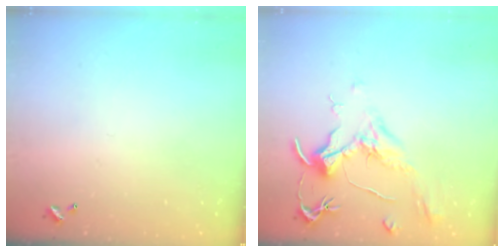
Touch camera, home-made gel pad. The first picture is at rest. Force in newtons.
{"total": 2.1, "press": 2.0, "slide": 0.8}